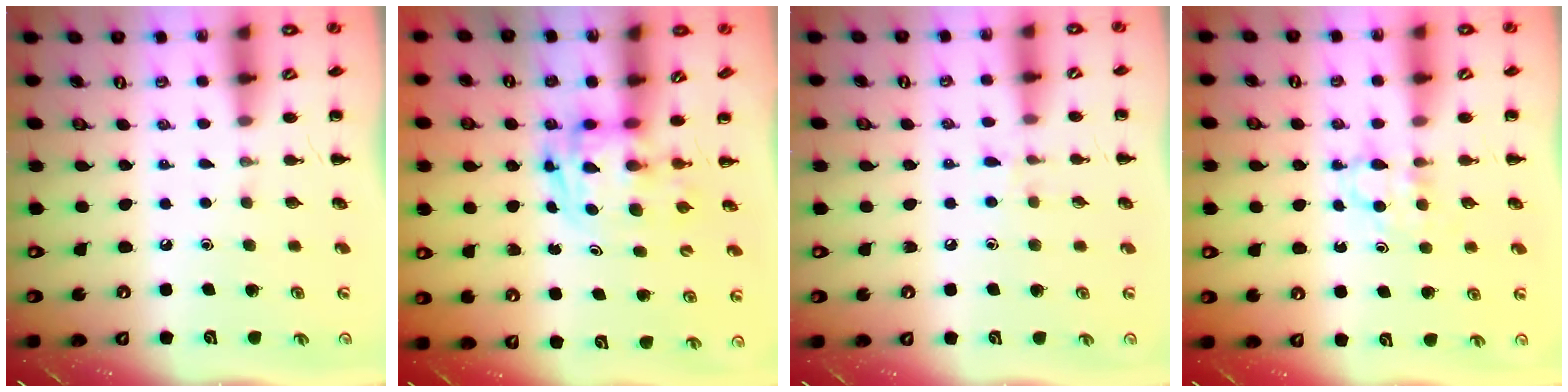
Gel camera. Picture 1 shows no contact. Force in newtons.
{"total": 2.9, "press": 2.9, "slide": 0.5}
{"total": 6.5, "press": 6.1, "slide": 2.4}
{"total": 3.5, "press": 3.2, "slide": 1.2}